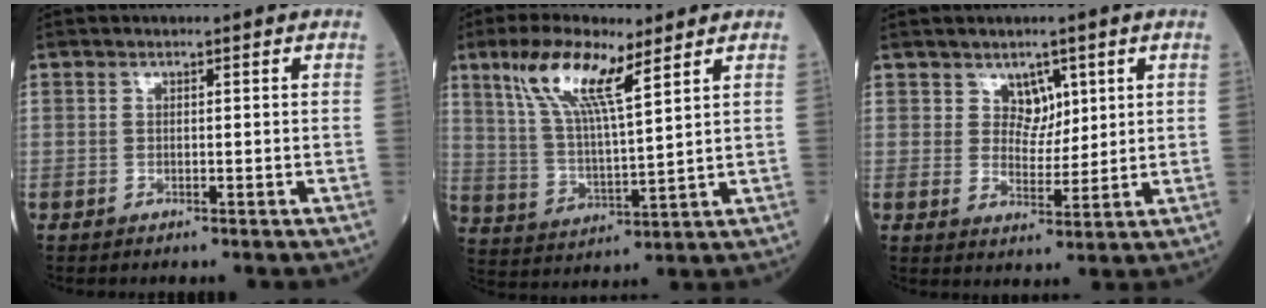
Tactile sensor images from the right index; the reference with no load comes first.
{"total": 12.3, "force": [7.0, 2.6, 9.7], "torque": [-0.206, 0.011, 0.138]}
{"total": 4.7, "force": [2.4, 3.3, 2.3], "torque": [-0.040, 0.005, 0.049]}